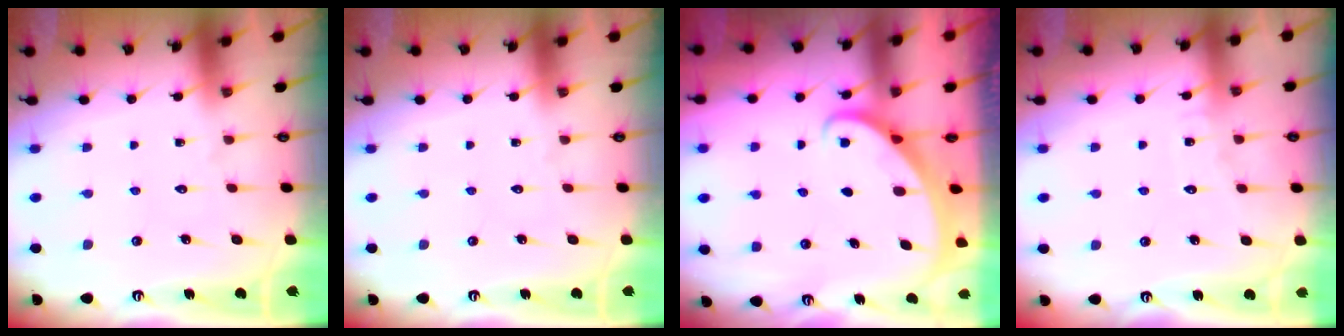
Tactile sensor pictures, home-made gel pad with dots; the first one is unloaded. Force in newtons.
{"total": 0.0}
{"total": 1.8, "press": 1.8, "slide": 0.1}
{"total": 4.6, "press": 4.6, "slide": 0.5}